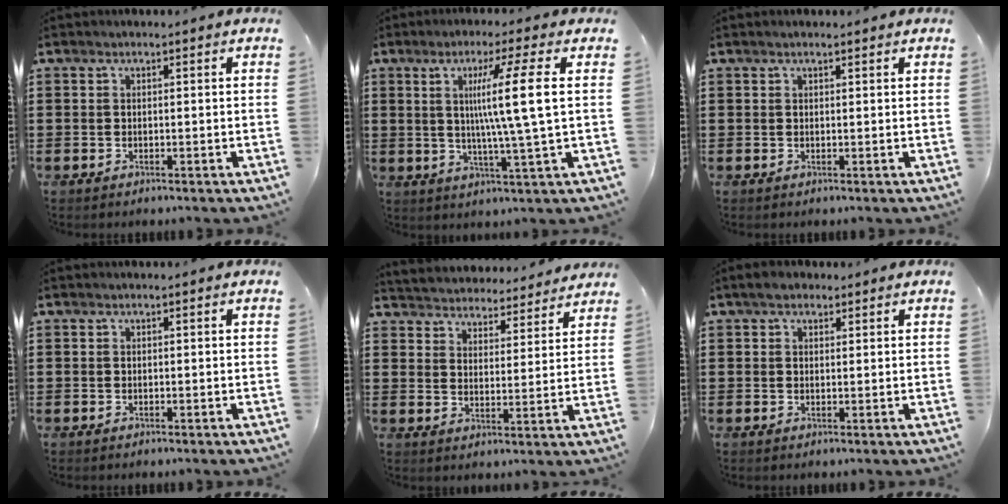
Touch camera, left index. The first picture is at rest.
{"total": 10.4, "force": [2.1, -0.5, 10.1], "torque": [-0.185, 0.000, 0.023]}
{"total": 0.6, "force": [0.5, 0.1, 0.3], "torque": [-0.007, 0.001, 0.009]}
{"total": 0.0}
{"total": 4.1, "force": [4.0, 0.0, -0.9], "torque": [-0.009, -0.034, 0.065]}
{"total": 2.1, "force": [1.6, 1.1, 0.8], "torque": [-0.020, 0.009, 0.029]}